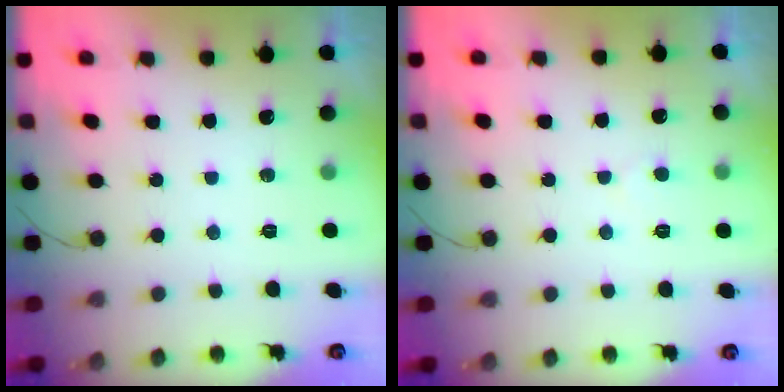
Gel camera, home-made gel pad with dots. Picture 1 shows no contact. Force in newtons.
{"total": 2.3, "press": 2.3, "slide": 0.2}